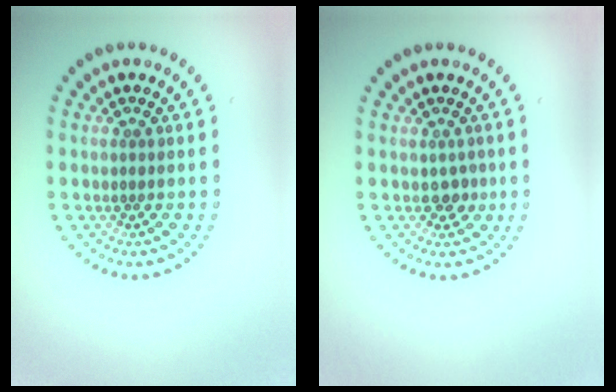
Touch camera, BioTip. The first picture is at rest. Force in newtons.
{"total": 1.1, "press": 1.0, "slide": 0.5}